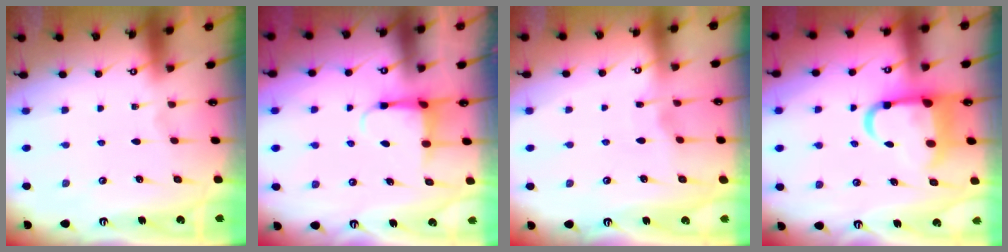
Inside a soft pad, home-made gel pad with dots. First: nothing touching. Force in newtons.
{"total": 4.3, "press": 4.3, "slide": 0.5}
{"total": 2.7, "press": 2.6, "slide": 0.3}
{"total": 11.2, "press": 11.0, "slide": 2.3}